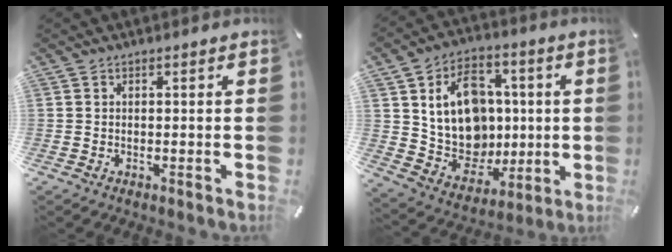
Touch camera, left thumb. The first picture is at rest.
{"total": 16.4, "force": [2.7, 13.8, 8.5], "torque": [-0.143, -0.001, 0.064]}